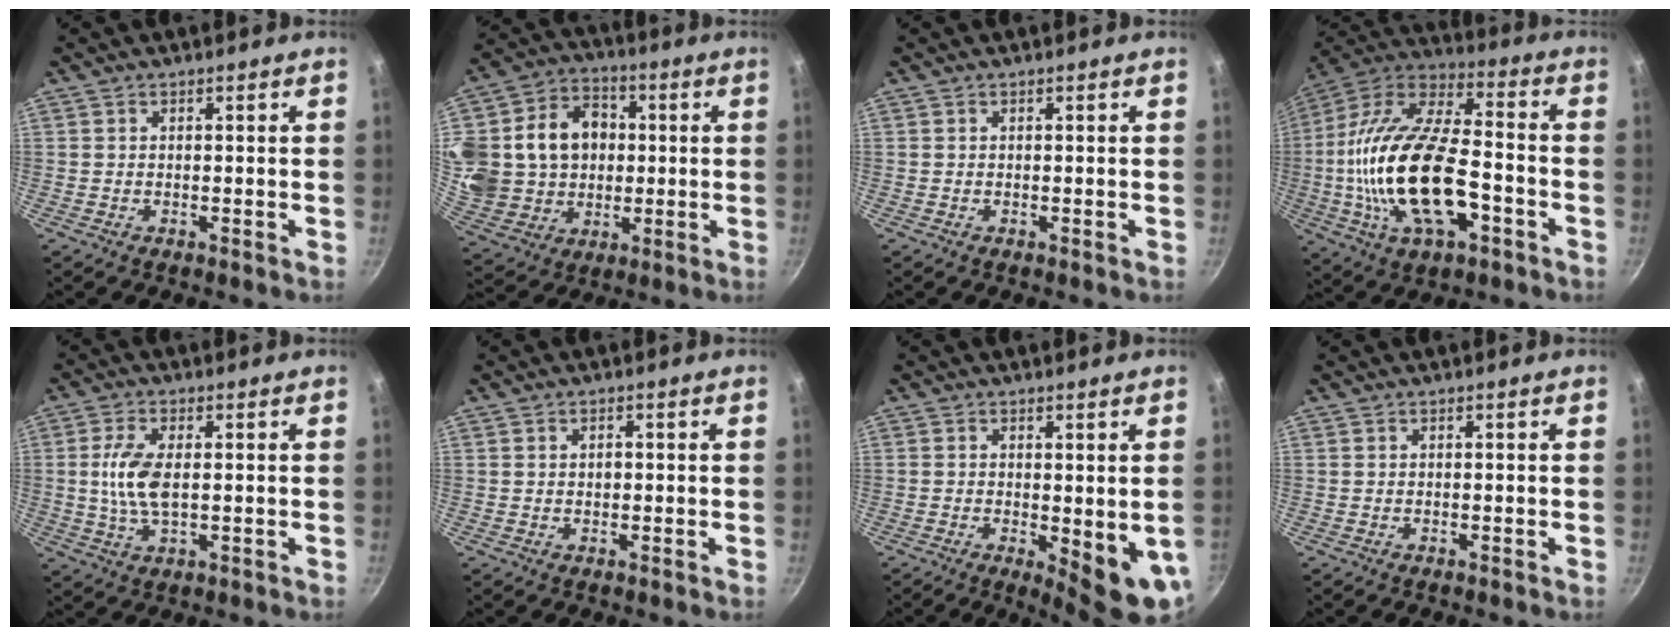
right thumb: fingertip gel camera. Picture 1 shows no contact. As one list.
[{"total": 23.2, "force": [3.0, 19.1, 13.0], "torque": [-0.261, 0.029, 0.064]}, {"total": 0.0}, {"total": 25.7, "force": [-5.2, 12.5, 21.9], "torque": [-0.414, 0.033, -0.100]}, {"total": 7.7, "force": [0.5, 3.6, 6.9], "torque": [-0.146, -0.001, 0.009]}, {"total": 1.4, "force": [0.2, 1.0, 1.0], "torque": [-0.016, 0.002, 0.004]}, {"total": 8.5, "force": [-1.0, 2.7, 8.0], "torque": [-0.095, -0.012, -0.005]}, {"total": 0.0}]